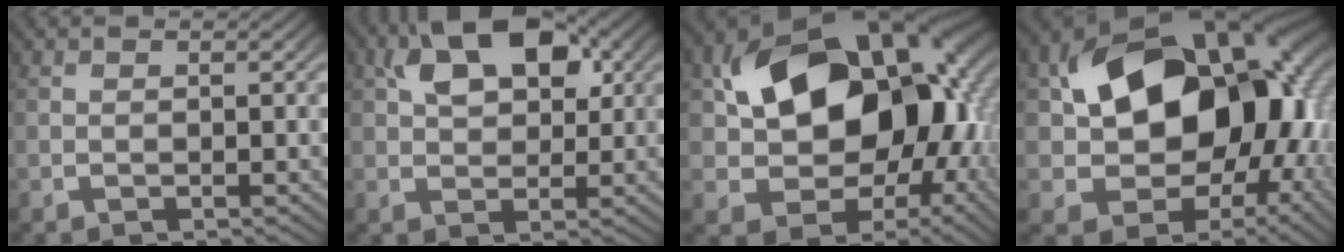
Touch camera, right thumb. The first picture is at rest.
{"total": 7.0, "force": [2.8, 4.0, 5.0], "torque": [-0.074, 0.008, 0.051]}
{"total": 21.9, "force": [1.4, 15.0, 15.9], "torque": [-0.276, -0.045, 0.042]}
{"total": 24.2, "force": [0.5, 16.6, 17.6], "torque": [-0.293, -0.053, 0.031]}